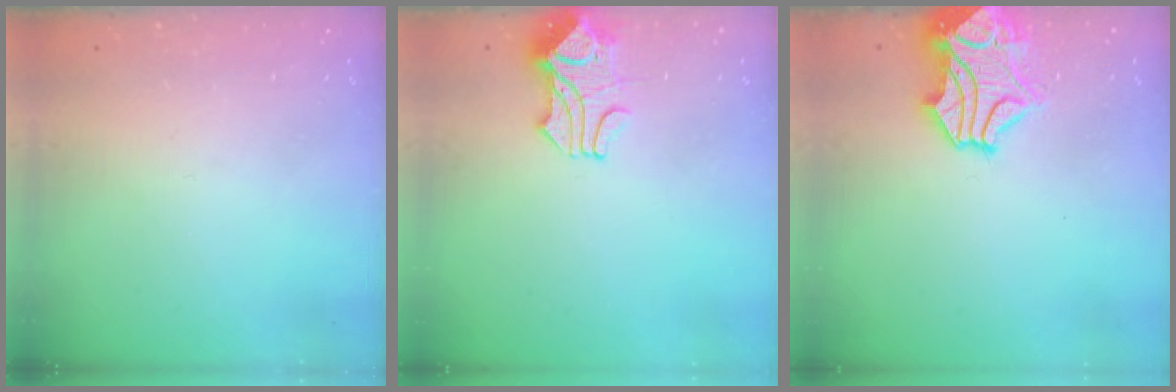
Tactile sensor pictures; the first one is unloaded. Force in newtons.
{"total": 1.7, "press": 1.4, "slide": 1.0}
{"total": 3.2, "press": 2.8, "slide": 1.6}